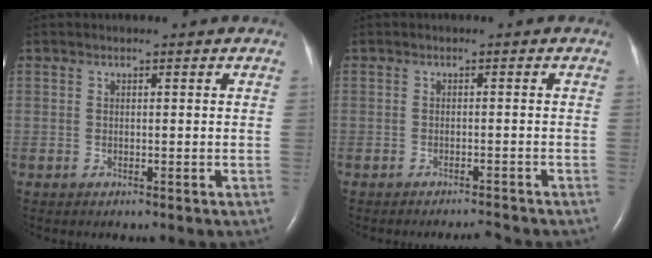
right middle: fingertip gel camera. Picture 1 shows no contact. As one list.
[{"total": 2.2, "force": [-2.1, -0.4, 0.3], "torque": [-0.007, -0.008, -0.030]}]